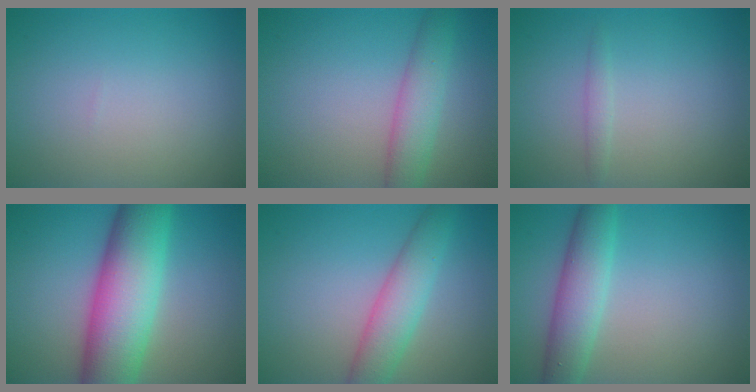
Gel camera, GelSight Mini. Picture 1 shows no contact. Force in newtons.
{"total": 3.7, "press": 3.7, "slide": 0.1}
{"total": 0.8, "press": 0.8, "slide": 0.0}
{"total": 11.2, "press": 11.2, "slide": 0.4}
{"total": 4.5, "press": 4.5, "slide": 0.2}
{"total": 4.7, "press": 4.7, "slide": 0.3}